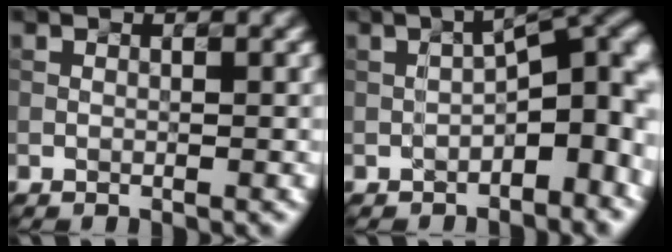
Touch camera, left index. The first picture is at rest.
{"total": 5.8, "force": [-1.3, 2.3, 5.2], "torque": [-0.069, 0.020, -0.019]}